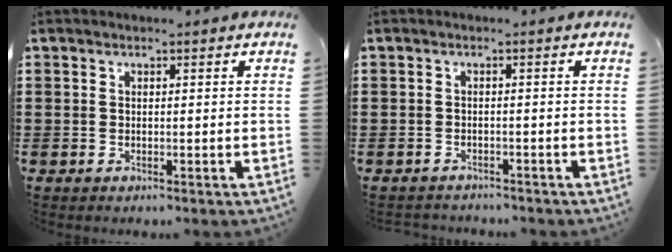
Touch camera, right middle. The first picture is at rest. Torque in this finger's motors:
{"motor_torque": [-0.06, 0.29, -0.08, -0.03]}